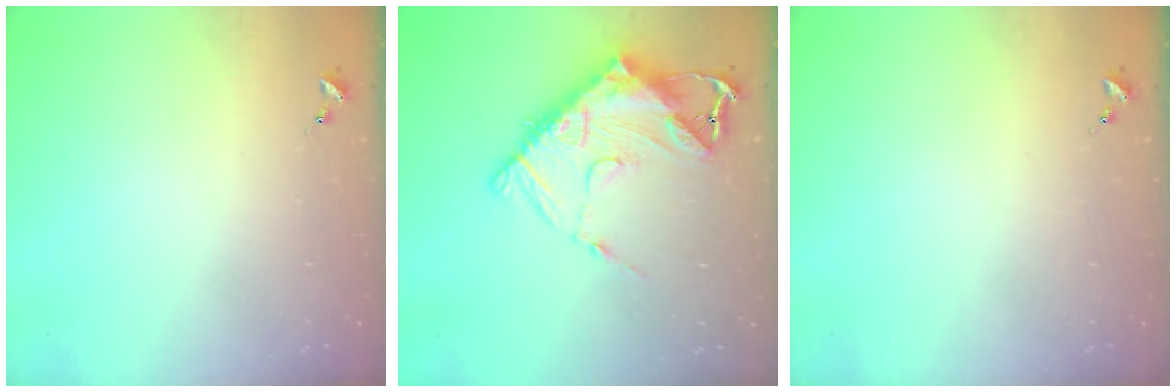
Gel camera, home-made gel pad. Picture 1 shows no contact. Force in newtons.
{"total": 18.7, "press": 18.6, "slide": 1.9}
{"total": 0.0}